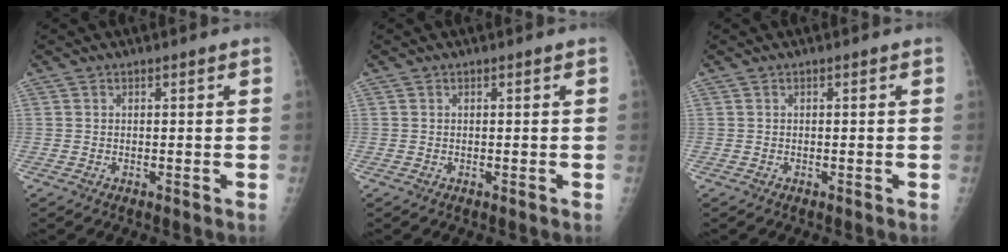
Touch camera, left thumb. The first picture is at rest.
{"total": 0.0}
{"total": 0.0}